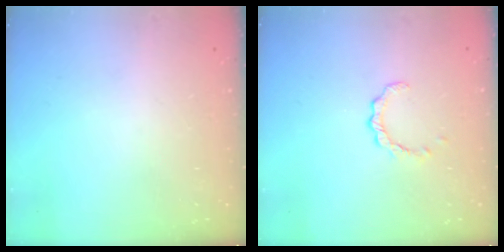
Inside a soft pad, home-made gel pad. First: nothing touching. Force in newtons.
{"total": 2.6, "press": 2.5, "slide": 0.3}